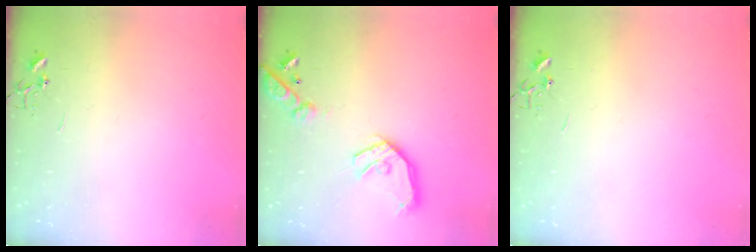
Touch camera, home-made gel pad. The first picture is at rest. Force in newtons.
{"total": 16.6, "press": 16.4, "slide": 2.5}
{"total": 0.0}